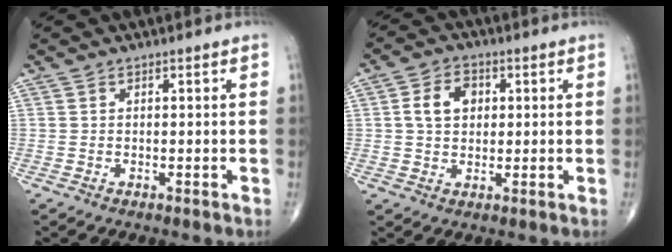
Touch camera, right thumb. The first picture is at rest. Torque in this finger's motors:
{"motor_torque": [0.65, 1.43, 0.68, 0.07, 0.03]}